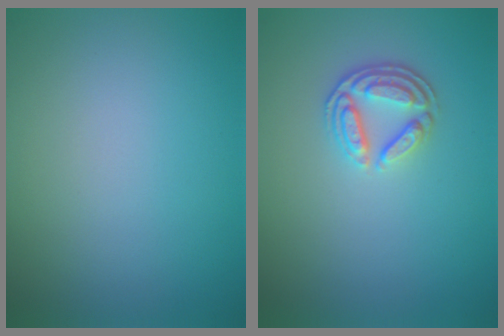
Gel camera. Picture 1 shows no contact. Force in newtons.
{"total": 2.9, "press": 2.5, "slide": 1.6}